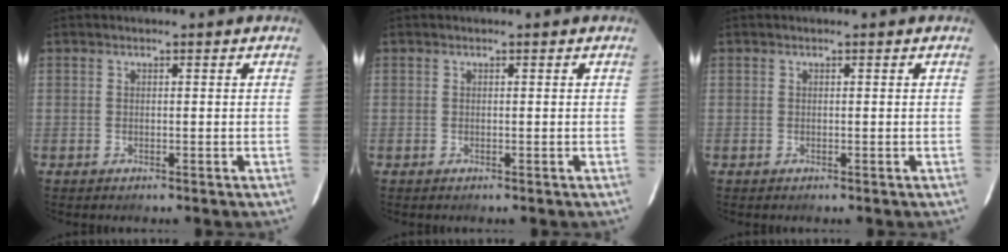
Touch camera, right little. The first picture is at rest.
{"total": 0.0}
{"total": 0.0}